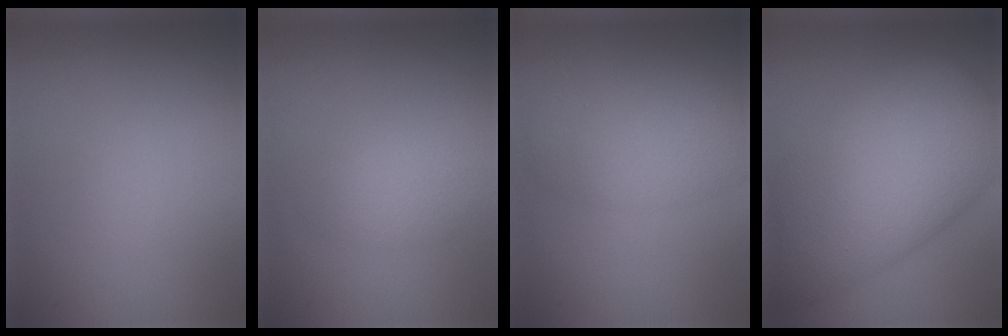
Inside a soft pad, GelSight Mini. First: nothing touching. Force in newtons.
{"total": 1.8, "press": 1.8, "slide": 0.0}
{"total": 4.7, "press": 4.7, "slide": 0.1}
{"total": 13.1, "press": 13.1, "slide": 0.4}